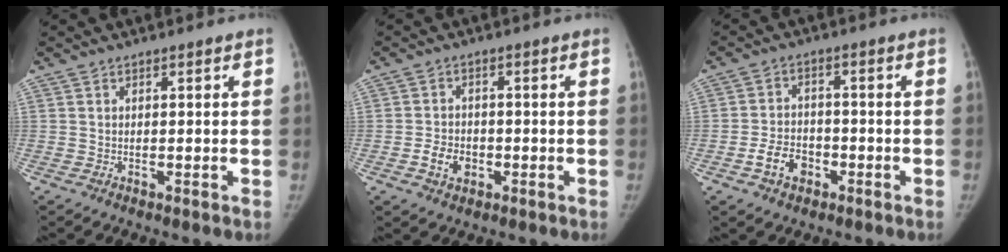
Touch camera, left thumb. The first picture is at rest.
{"total": 4.4, "force": [-1.5, 3.4, 2.4], "torque": [-0.031, 0.010, -0.024]}
{"total": 6.0, "force": [-2.7, 4.3, 3.2], "torque": [-0.045, 0.024, -0.046]}